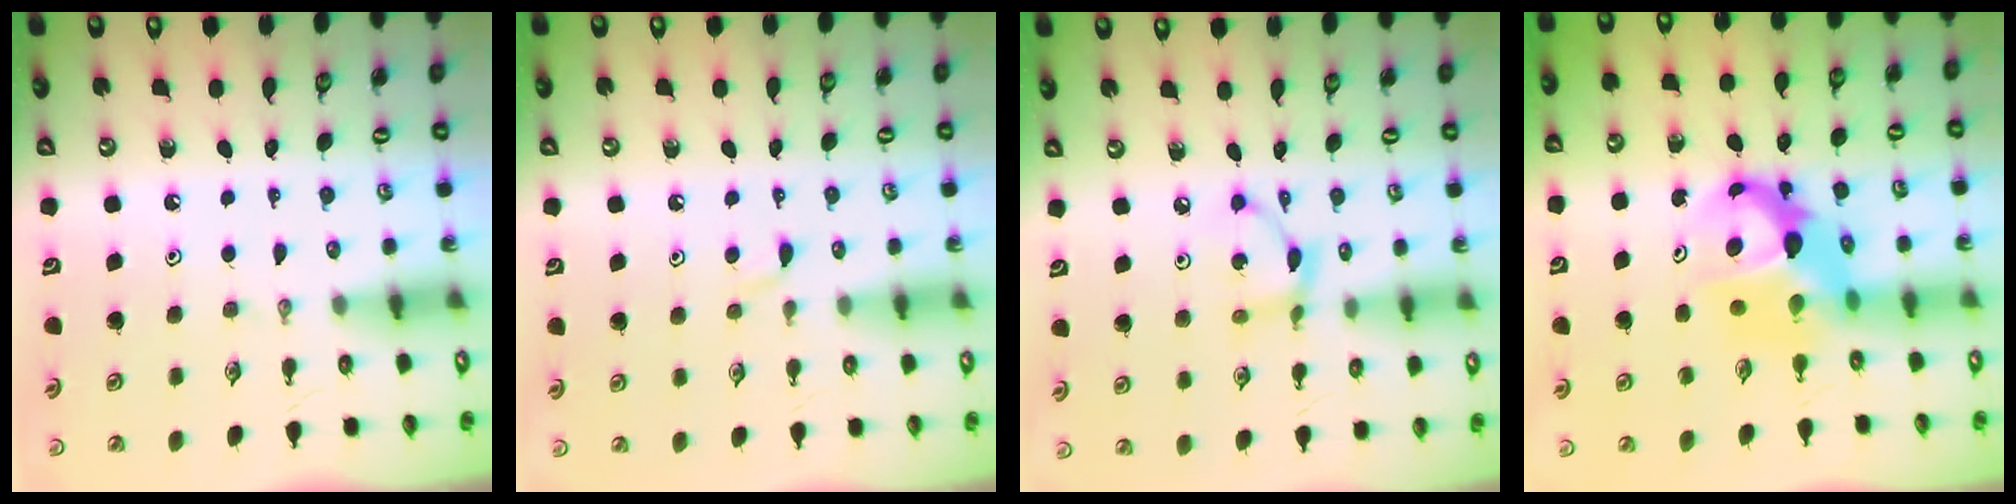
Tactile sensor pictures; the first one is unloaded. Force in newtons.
{"total": 3.7, "press": 3.7, "slide": 0.4}
{"total": 5.2, "press": 5.2, "slide": 0.2}
{"total": 7.7, "press": 7.7, "slide": 0.5}